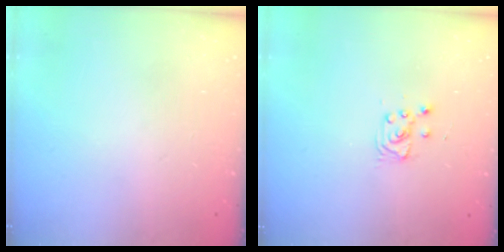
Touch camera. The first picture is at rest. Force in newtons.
{"total": 3.6, "press": 3.6, "slide": 0.4}